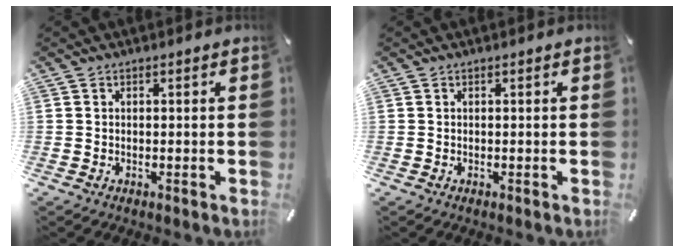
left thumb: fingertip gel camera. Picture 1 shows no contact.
{"total": 0.0}